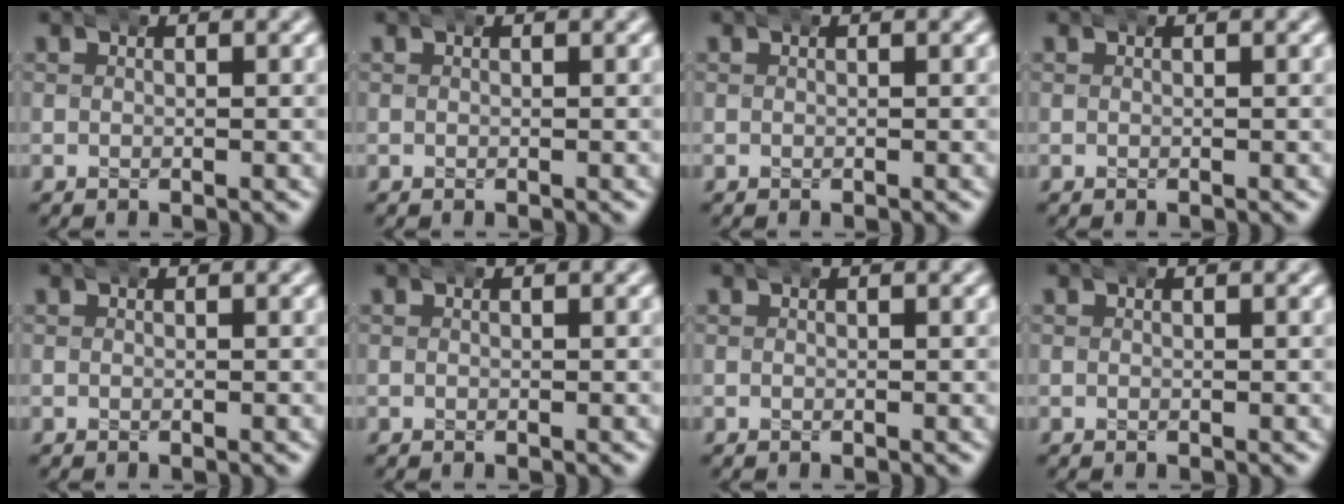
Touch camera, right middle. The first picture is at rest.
{"total": 0.0}
{"total": 0.0}
{"total": 0.0}
{"total": 0.0}
{"total": 0.0}
{"total": 0.0}
{"total": 0.0}